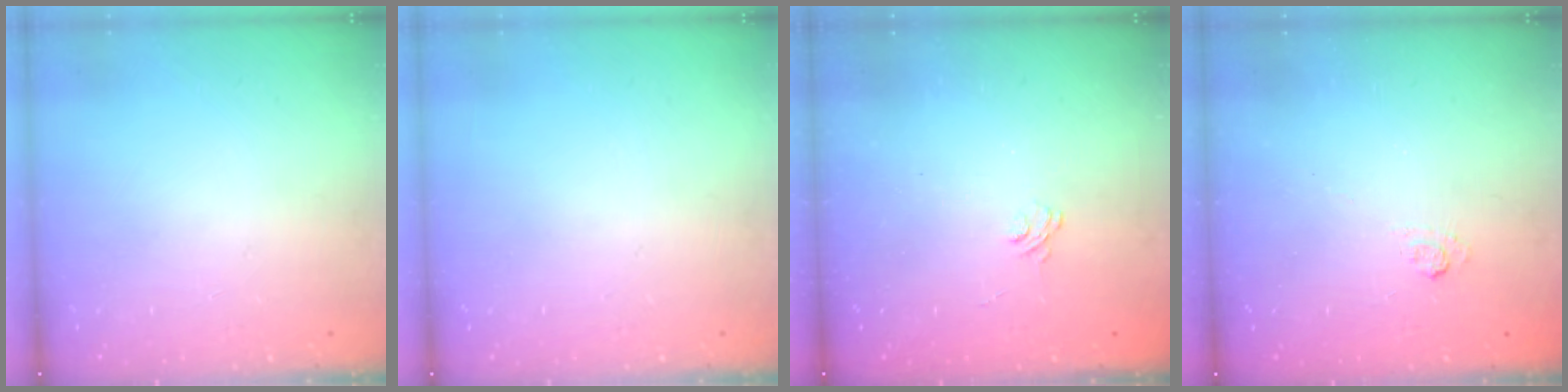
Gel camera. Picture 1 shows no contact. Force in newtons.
{"total": 0.0}
{"total": 2.1, "press": 1.6, "slide": 1.3}
{"total": 1.7, "press": 1.1, "slide": 1.3}